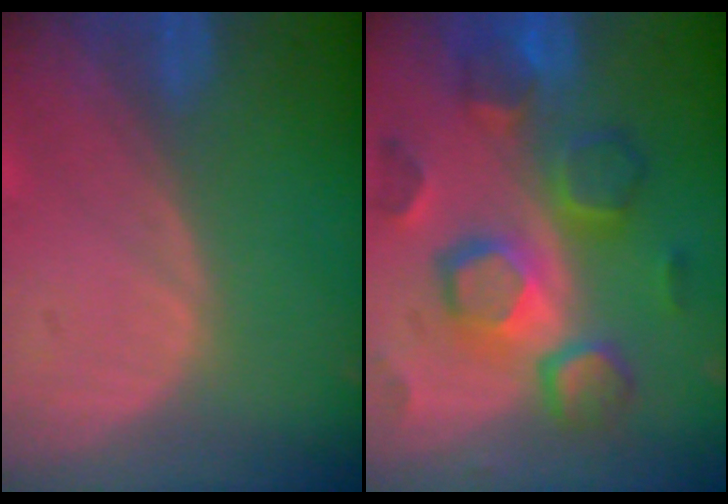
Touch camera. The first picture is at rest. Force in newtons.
{"total": 11.2, "press": 11.2, "slide": 0.9}